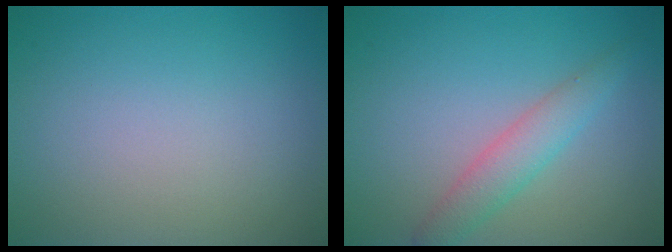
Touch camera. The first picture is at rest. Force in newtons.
{"total": 2.8, "press": 2.8, "slide": 0.1}